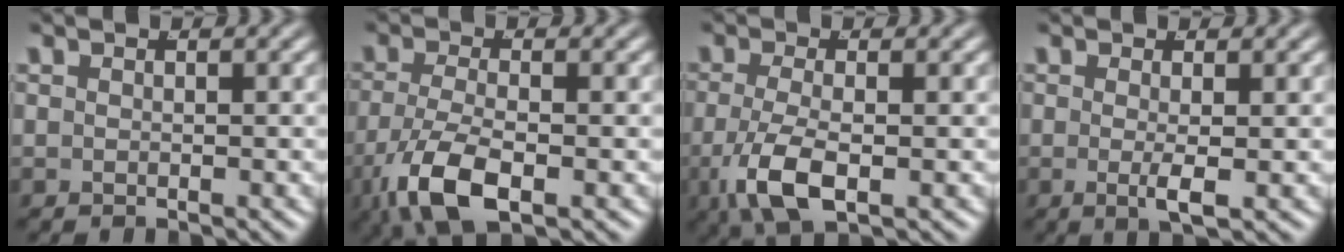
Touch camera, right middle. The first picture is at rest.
{"total": 6.2, "force": [-2.8, 2.6, 4.8], "torque": [-0.106, -0.036, -0.025]}
{"total": 5.0, "force": [-1.7, 1.9, 4.3], "torque": [-0.093, -0.025, -0.014]}
{"total": 2.0, "force": [-0.3, -0.1, 2.0], "torque": [-0.038, -0.012, -0.001]}